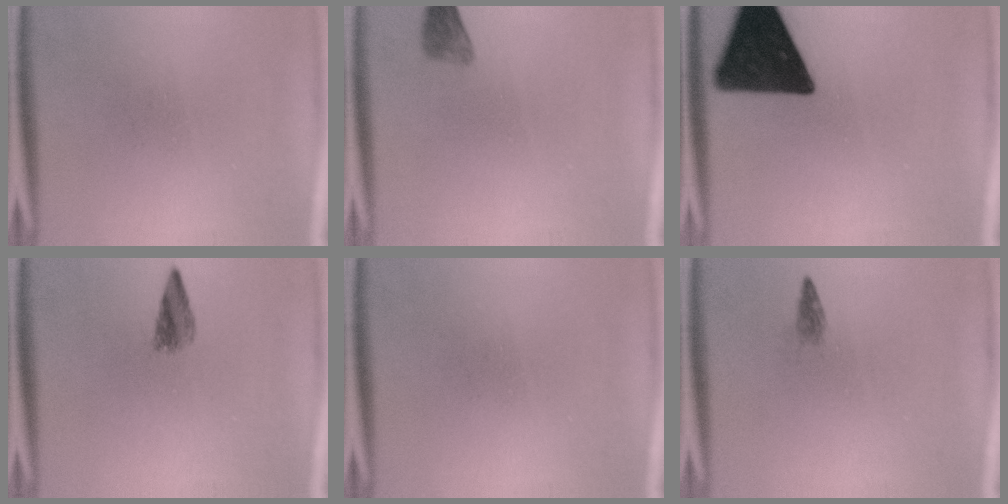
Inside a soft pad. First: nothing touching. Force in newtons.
{"total": 2.1}
{"total": 16.7}
{"total": 2.6}
{"total": 0.0}
{"total": 1.0}